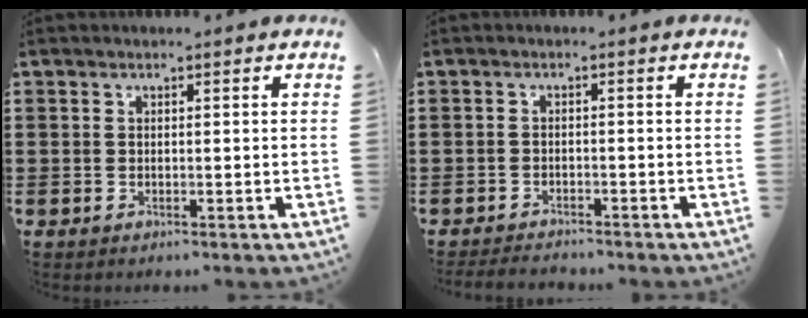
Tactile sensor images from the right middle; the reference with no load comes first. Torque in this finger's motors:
{"motor_torque": [-0.16, 0.31, -0.05, 0.00]}